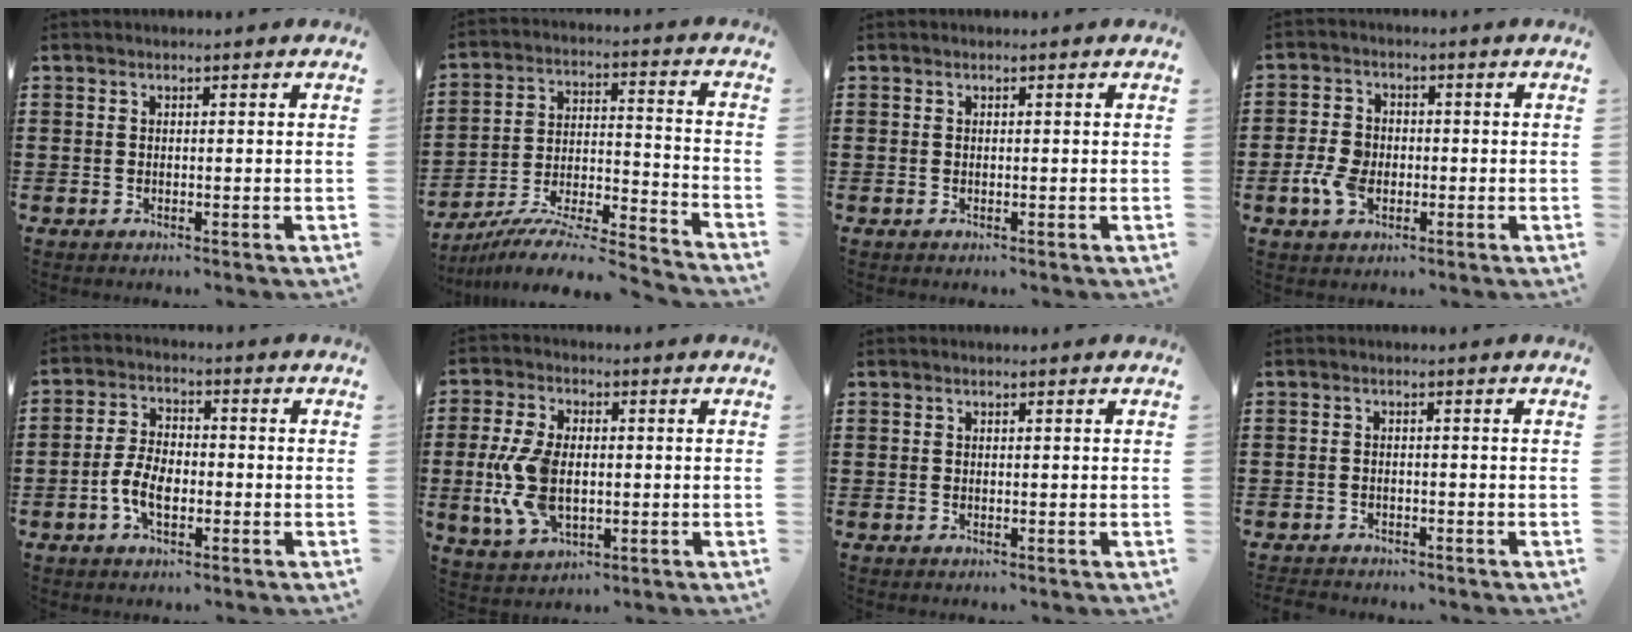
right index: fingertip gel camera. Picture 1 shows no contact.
{"total": 8.1, "force": [-7.5, 0.3, 3.0], "torque": [-0.049, -0.002, -0.151]}
{"total": 0.0}
{"total": 5.2, "force": [-1.6, 3.7, 3.4], "torque": [-0.092, 0.000, -0.035]}
{"total": 5.9, "force": [-1.9, 3.1, 4.7], "torque": [-0.114, -0.001, -0.044]}
{"total": 9.6, "force": [-0.8, 5.5, 7.9], "torque": [-0.195, -0.005, -0.022]}
{"total": 0.0}
{"total": 1.3, "force": [-1.2, 0.2, -0.1], "torque": [-0.002, 0.001, -0.028]}